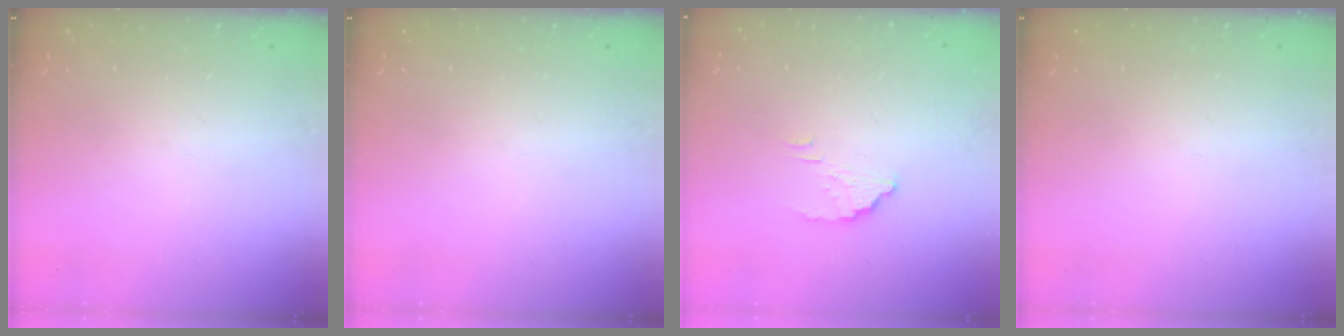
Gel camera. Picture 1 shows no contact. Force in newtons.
{"total": 0.0}
{"total": 2.9, "press": 2.9, "slide": 0.3}
{"total": 0.0}